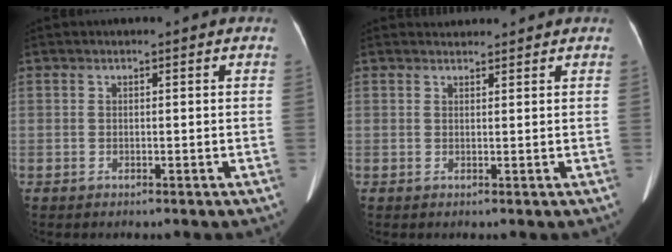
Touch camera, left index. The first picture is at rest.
{"total": 1.6, "force": [1.6, 0.2, -0.2], "torque": [-0.006, 0.013, 0.030]}